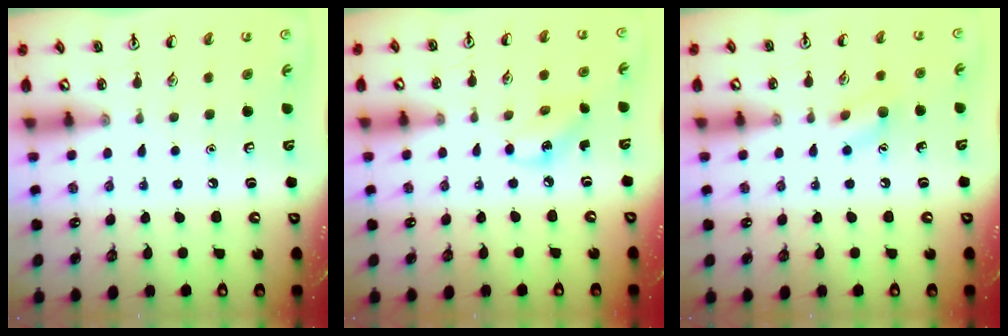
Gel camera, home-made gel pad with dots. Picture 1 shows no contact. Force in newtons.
{"total": 3.5, "press": 3.4, "slide": 1.1}
{"total": 7.2, "press": 7.1, "slide": 1.2}